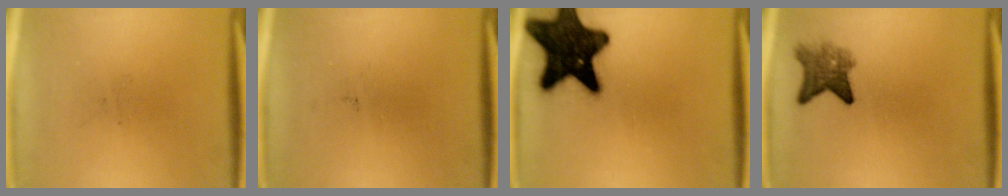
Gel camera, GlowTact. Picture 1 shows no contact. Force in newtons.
{"total": 0.0}
{"total": 19.1}
{"total": 4.5}